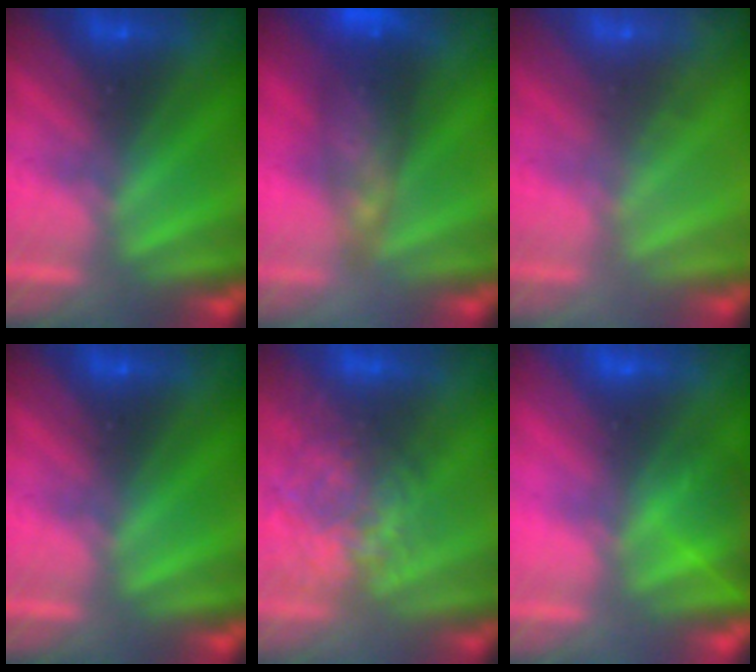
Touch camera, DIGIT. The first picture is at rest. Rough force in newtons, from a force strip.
{"total": 7.3}
{"total": 1.8}
{"total": 0.0}
{"total": 3.6}
{"total": 2.8}